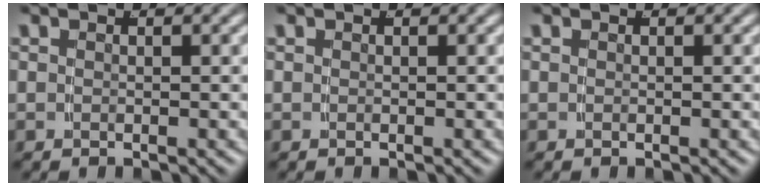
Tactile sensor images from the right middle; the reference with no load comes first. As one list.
[{"total": 0.0}, {"total": 0.0}]